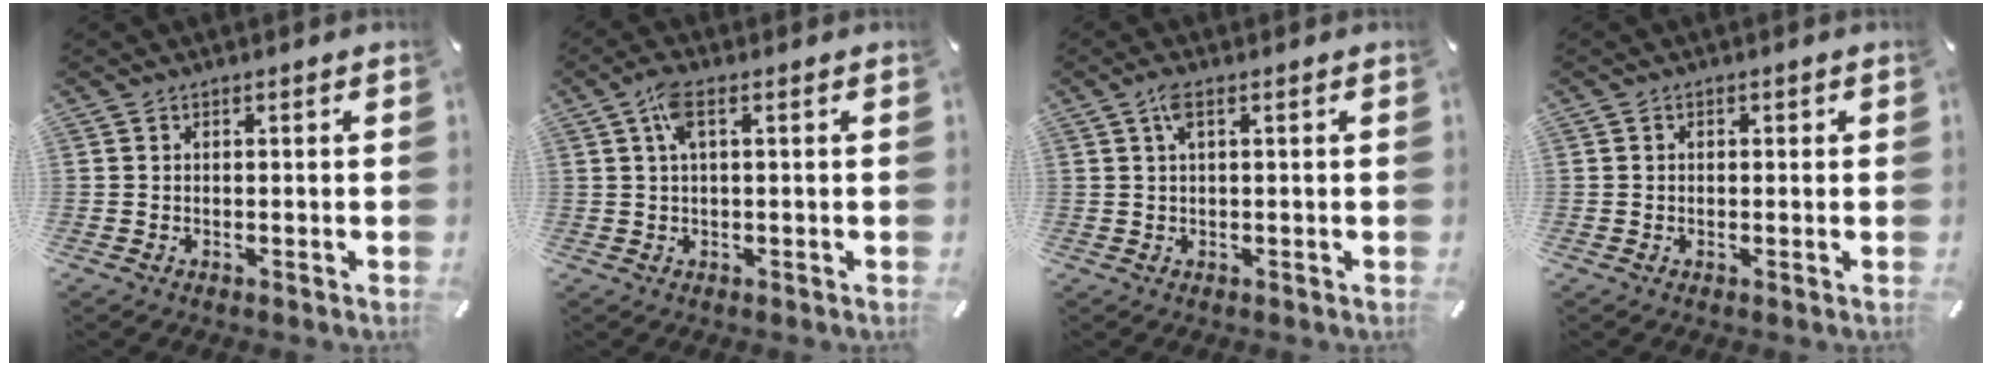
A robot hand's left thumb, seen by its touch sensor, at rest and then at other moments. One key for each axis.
{"total": 4.9, "fx": 1.3, "fy": 1.5, "fz": 4.4, "tx": -0.091, "ty": 0.007, "tz": 0.022}
{"total": 2.8, "fx": 0.9, "fy": 0.8, "fz": 2.5, "tx": -0.055, "ty": 0.006, "tz": 0.014}
{"total": 1.0, "fx": -0.1, "fy": 1.0, "fz": 0.3, "tx": -0.007, "ty": 0.006, "tz": -0.005}